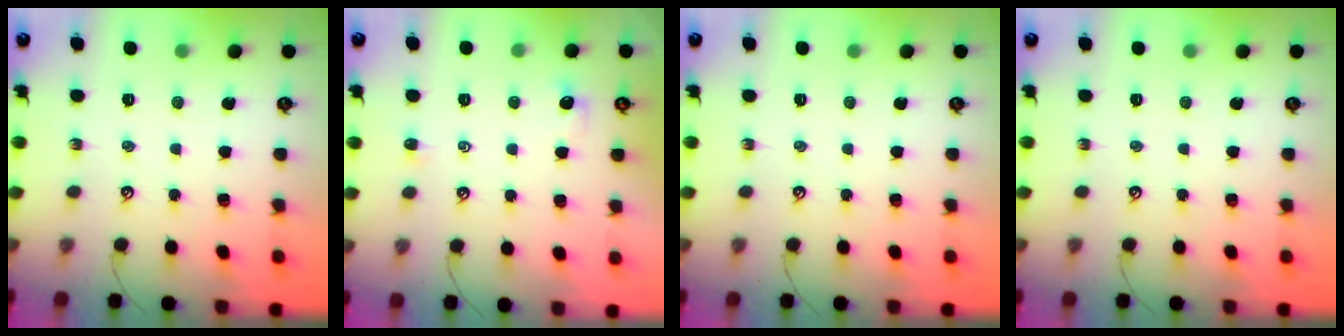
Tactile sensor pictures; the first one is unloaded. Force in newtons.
{"total": 0.0}
{"total": 0.0}
{"total": 0.0}